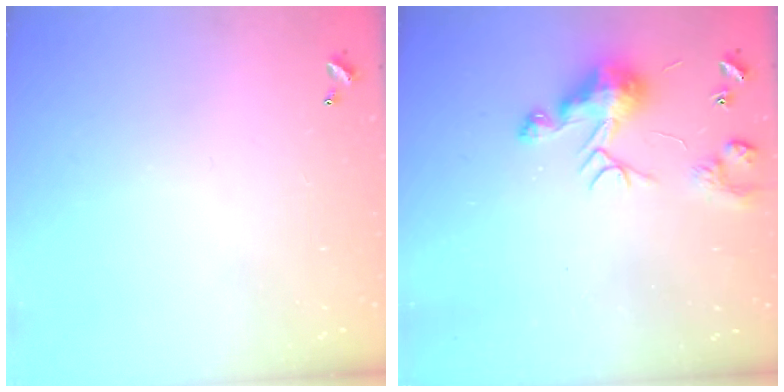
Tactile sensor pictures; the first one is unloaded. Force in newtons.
{"total": 8.8, "press": 8.8, "slide": 0.0}